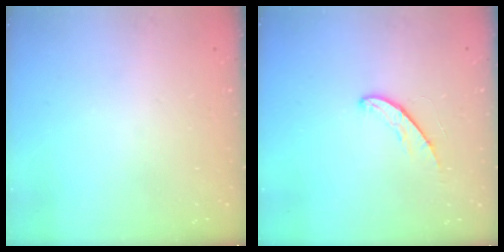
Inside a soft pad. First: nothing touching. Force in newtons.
{"total": 5.6, "press": 5.5, "slide": 0.5}